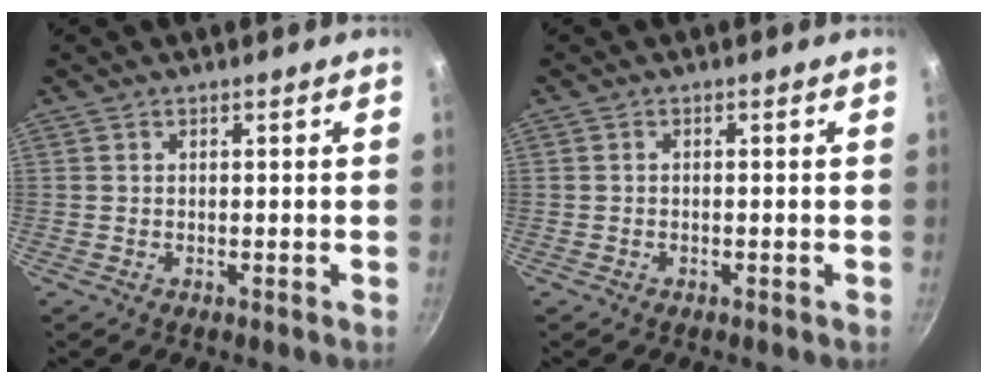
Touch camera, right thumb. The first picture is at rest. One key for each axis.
{"total": 0.6, "fx": -0.3, "fy": 0.2, "fz": 0.4, "tx": -0.011, "ty": 0.007, "tz": -0.007}